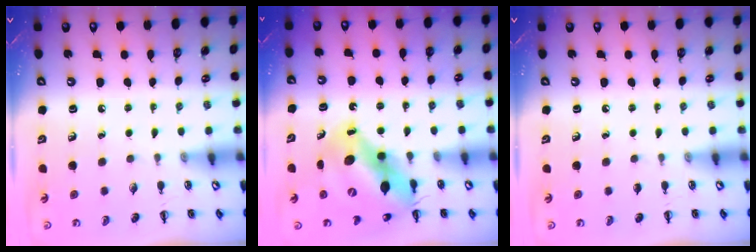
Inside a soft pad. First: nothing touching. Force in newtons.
{"total": 13.4, "press": 12.9, "slide": 3.8}
{"total": 0.0}